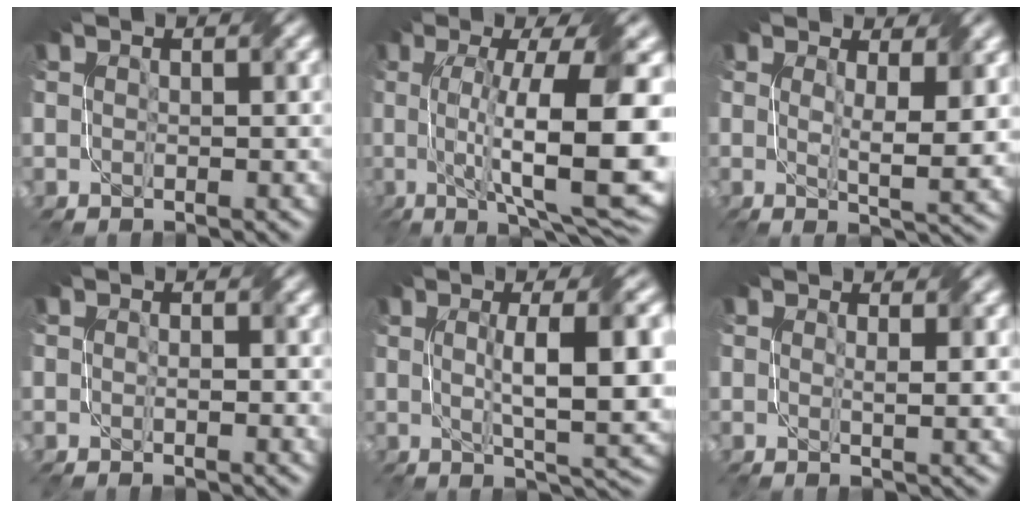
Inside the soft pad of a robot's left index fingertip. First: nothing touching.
{"total": 14.2, "force": [-0.3, 3.7, 13.7], "torque": [-0.197, 0.001, 0.001]}
{"total": 4.9, "force": [1.3, 1.1, 4.6], "torque": [-0.077, -0.013, 0.023]}
{"total": 1.4, "force": [0.0, 0.5, 1.3], "torque": [-0.022, -0.003, 0.002]}
{"total": 10.0, "force": [1.2, 2.6, 9.6], "torque": [-0.136, 0.003, 0.022]}
{"total": 1.9, "force": [0.8, 0.3, 1.7], "torque": [-0.021, -0.002, 0.013]}